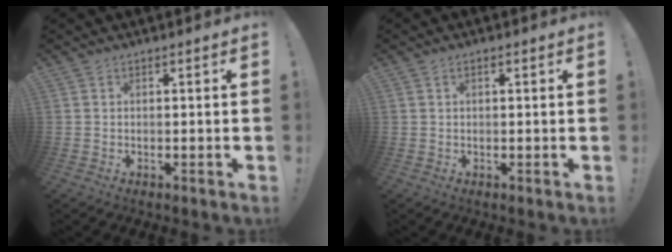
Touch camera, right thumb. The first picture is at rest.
{"total": 0.7, "force": [-0.1, 0.3, 0.6], "torque": [-0.013, 0.004, -0.002]}